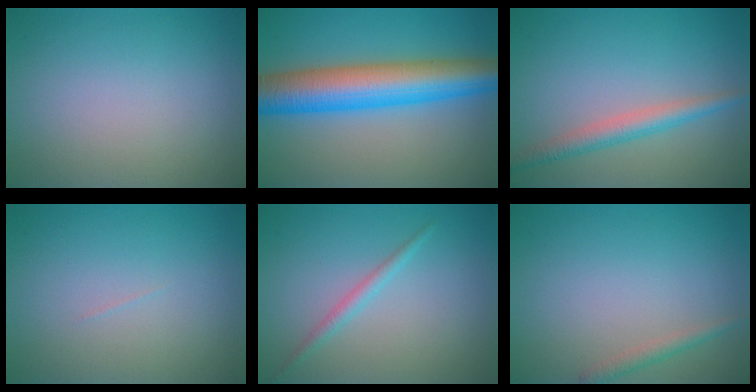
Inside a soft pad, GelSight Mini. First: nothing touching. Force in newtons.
{"total": 10.0, "press": 10.0, "slide": 0.2}
{"total": 2.8, "press": 2.8, "slide": 0.1}
{"total": 0.0}
{"total": 1.3, "press": 1.3, "slide": 0.1}
{"total": 1.3, "press": 1.3, "slide": 0.1}